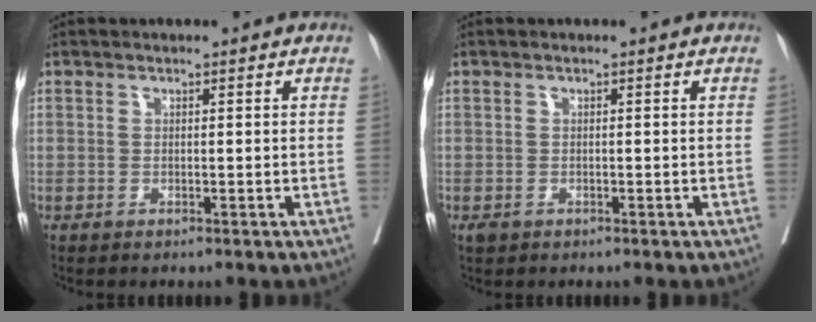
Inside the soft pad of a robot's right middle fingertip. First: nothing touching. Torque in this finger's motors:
{"motor_torque": [0.24, -0.28, 0.00, 0.03]}